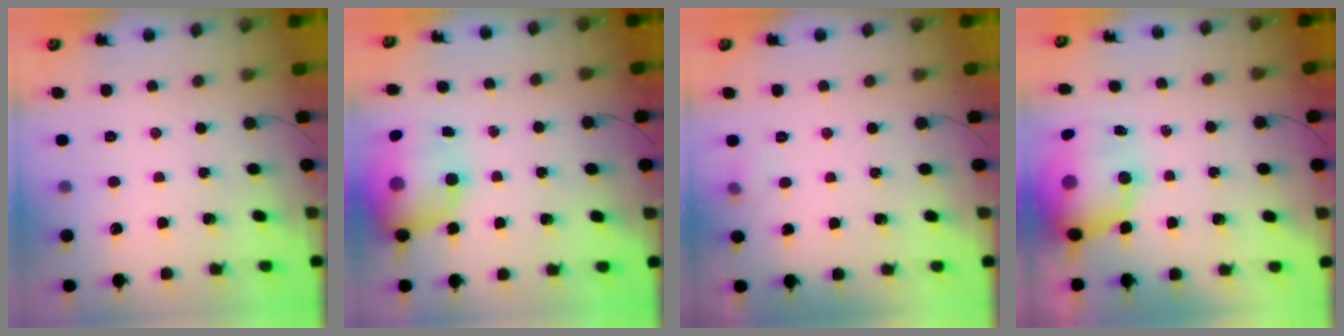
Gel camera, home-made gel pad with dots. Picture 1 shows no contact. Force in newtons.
{"total": 17.6, "press": 17.0, "slide": 4.5}
{"total": 3.7, "press": 3.5, "slide": 1.1}
{"total": 14.6, "press": 14.2, "slide": 3.6}